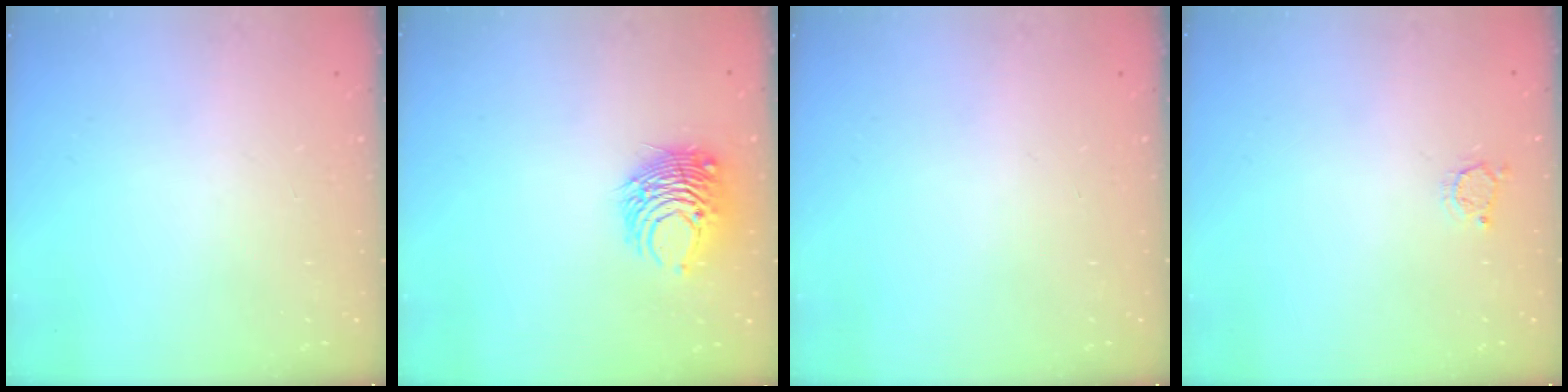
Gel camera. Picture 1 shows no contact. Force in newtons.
{"total": 9.5, "press": 9.4, "slide": 1.1}
{"total": 0.0}
{"total": 2.5, "press": 2.5, "slide": 0.3}